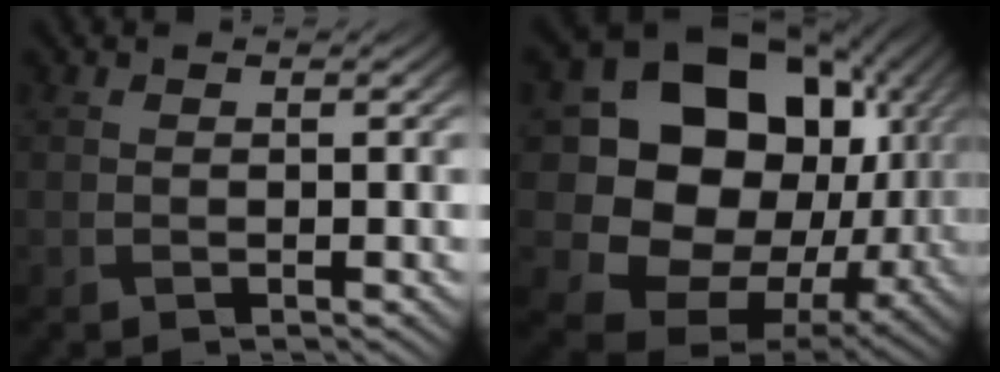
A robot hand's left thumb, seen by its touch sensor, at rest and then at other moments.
{"total": 19.5, "force": [2.2, 16.0, 11.0], "torque": [-0.228, -0.031, 0.074]}